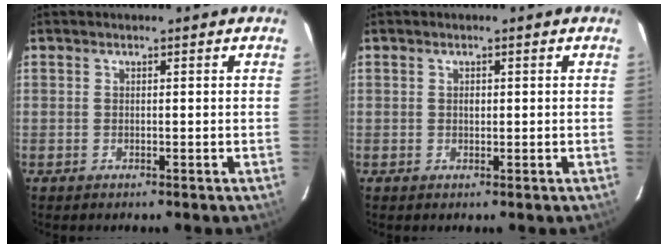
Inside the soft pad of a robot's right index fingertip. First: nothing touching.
{"total": 0.8, "force": [0.1, 0.6, 0.5], "torque": [-0.007, 0.003, 0.003]}